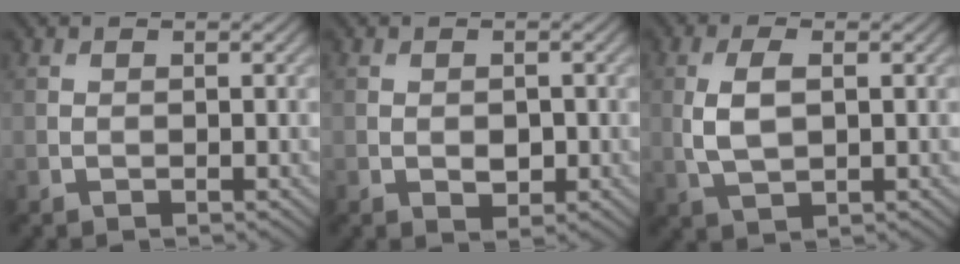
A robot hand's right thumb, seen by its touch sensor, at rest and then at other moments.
{"total": 1.9, "force": [-0.3, 1.2, 1.4], "torque": [-0.023, -0.007, -0.003]}
{"total": 4.4, "force": [0.4, 2.2, 3.8], "torque": [-0.092, -0.001, 0.011]}